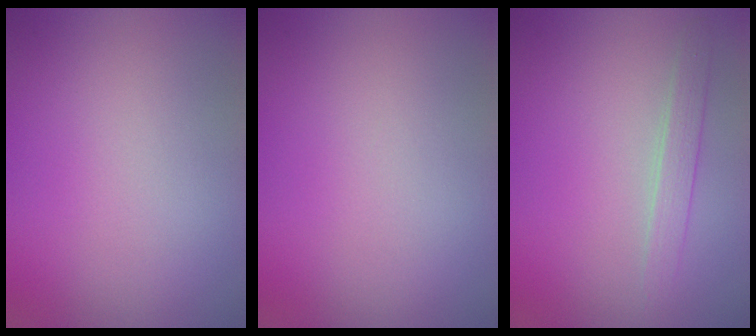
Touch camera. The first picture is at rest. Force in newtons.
{"total": 0.0}
{"total": 1.6, "press": 1.6, "slide": 0.0}